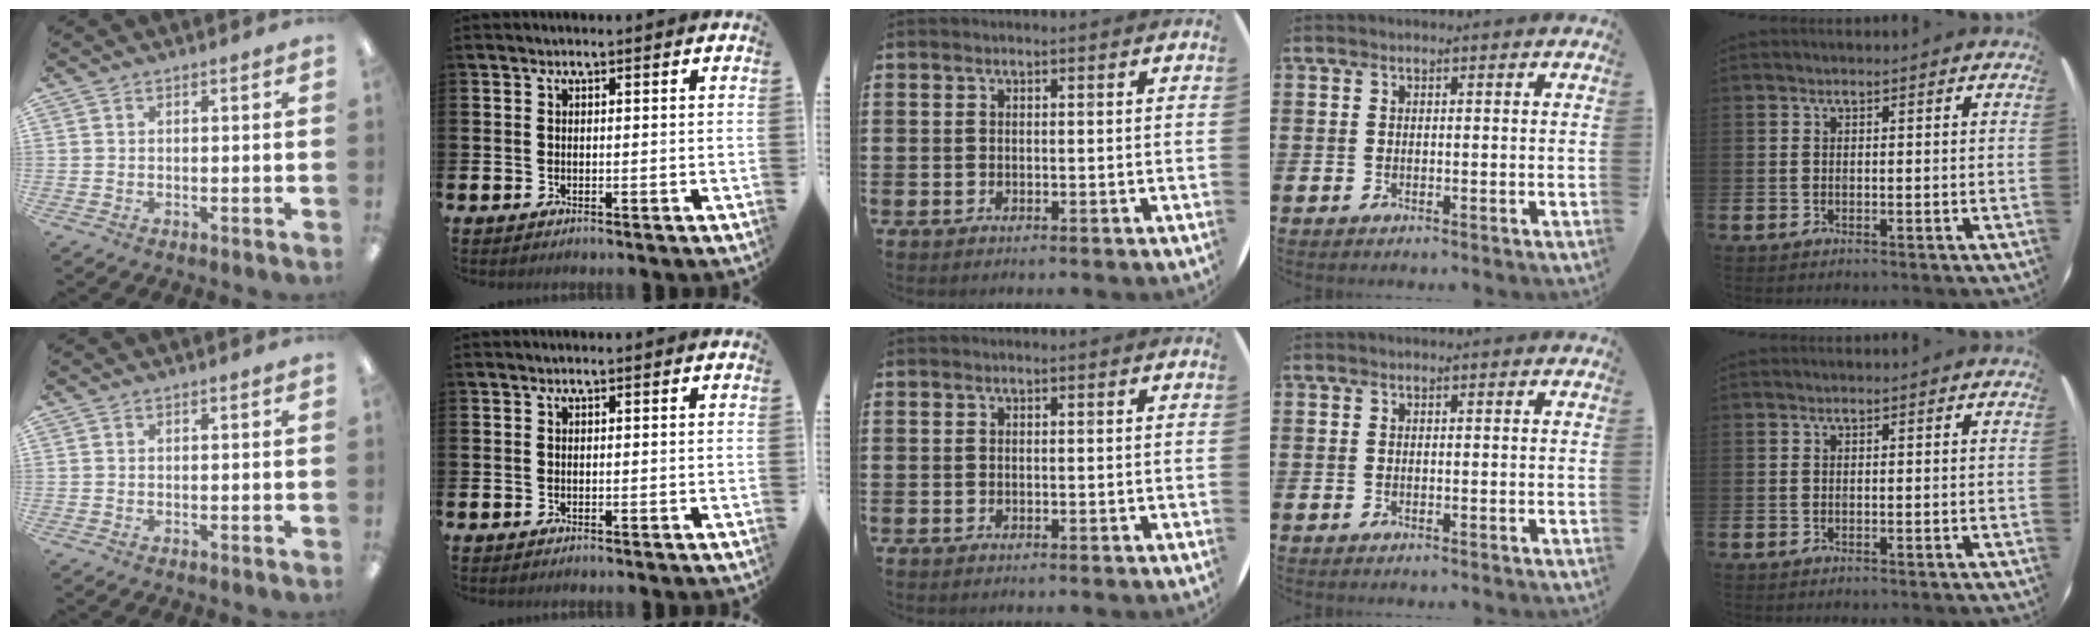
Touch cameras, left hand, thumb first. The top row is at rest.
{}